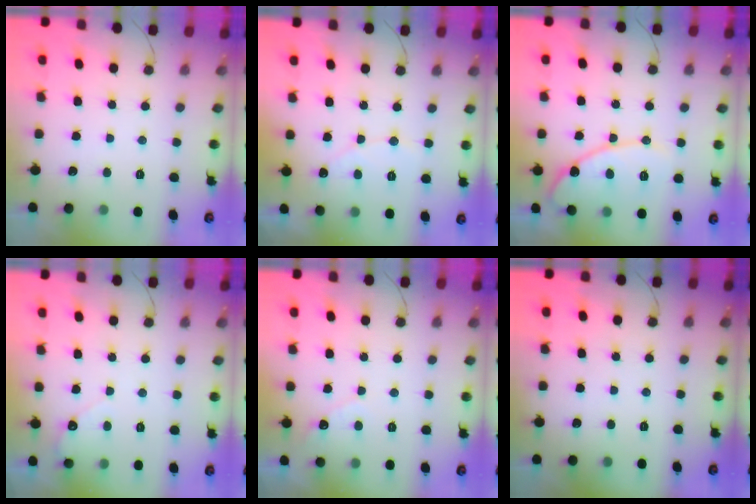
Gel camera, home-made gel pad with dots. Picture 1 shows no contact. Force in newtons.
{"total": 5.4, "press": 5.4, "slide": 0.4}
{"total": 13.2, "press": 13.1, "slide": 0.9}
{"total": 2.6, "press": 2.6, "slide": 0.2}
{"total": 3.1, "press": 3.1, "slide": 0.1}
{"total": 0.0}